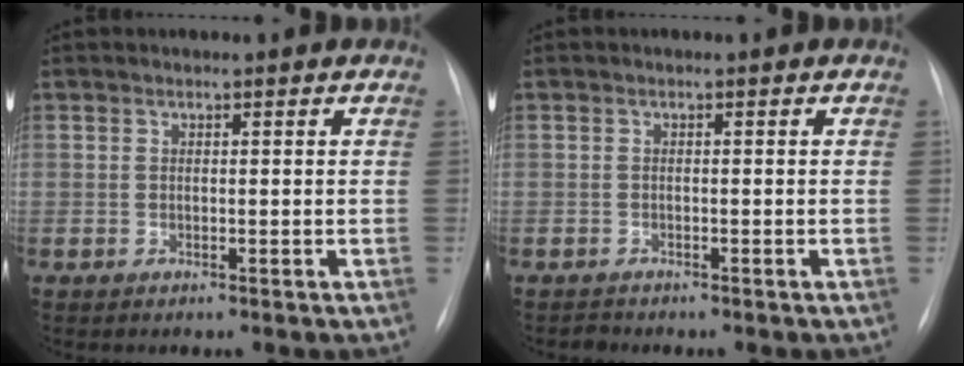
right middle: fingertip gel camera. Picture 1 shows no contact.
{"total": 0.8, "force": [-0.7, 0.2, -0.2], "torque": [0.002, -0.002, -0.015]}